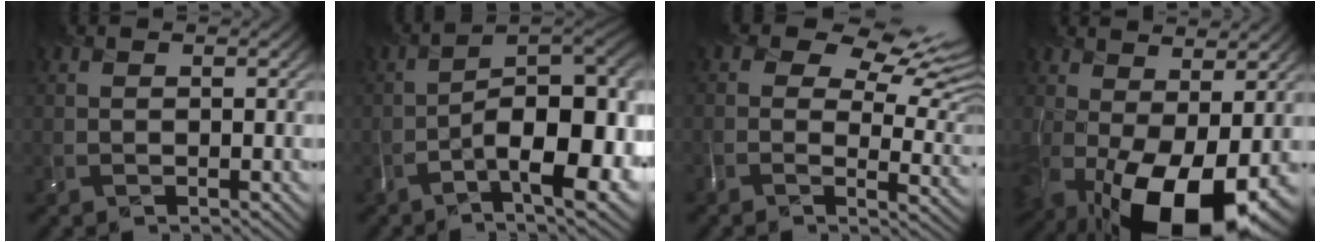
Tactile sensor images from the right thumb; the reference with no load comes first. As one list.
[{"total": 14.2, "force": [-6.3, 4.6, 11.9], "torque": [-0.176, -0.003, -0.095]}, {"total": 9.8, "force": [5.1, 4.7, 7.0], "torque": [-0.113, 0.006, 0.080]}, {"total": 15.7, "force": [-3.3, 8.3, 12.9], "torque": [-0.218, -0.049, -0.013]}]